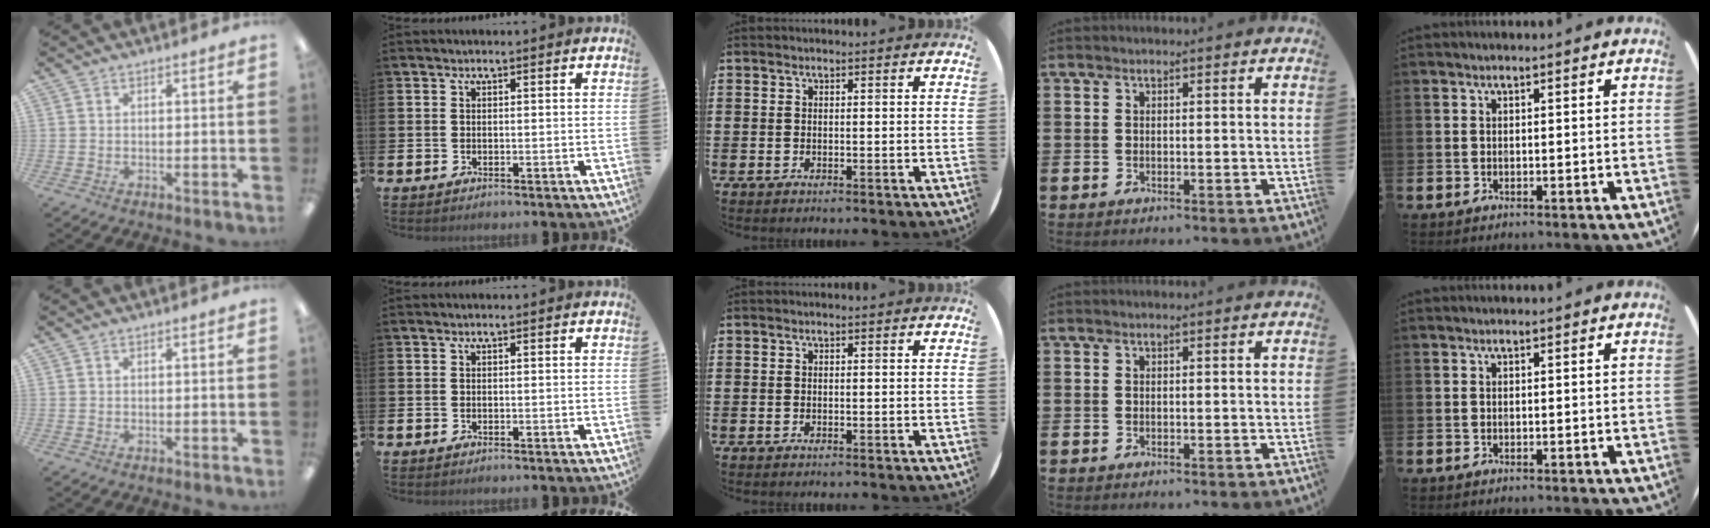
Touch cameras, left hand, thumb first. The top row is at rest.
{}